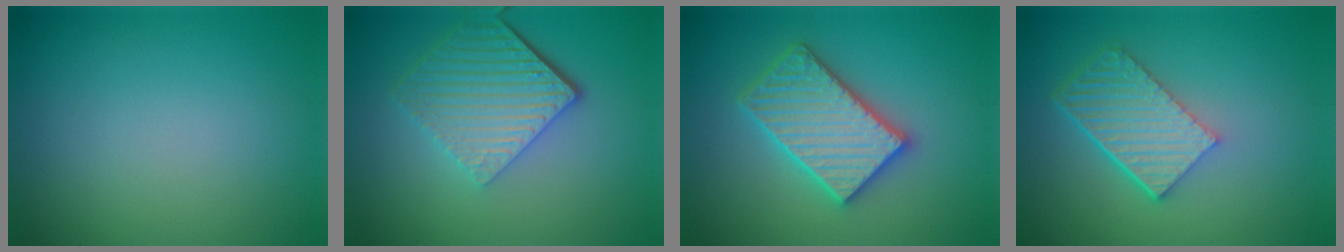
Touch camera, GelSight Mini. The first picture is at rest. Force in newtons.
{"total": 6.0, "press": 4.2, "slide": 4.3}
{"total": 5.5, "press": 5.5, "slide": 0.9}
{"total": 5.7, "press": 3.9, "slide": 4.1}